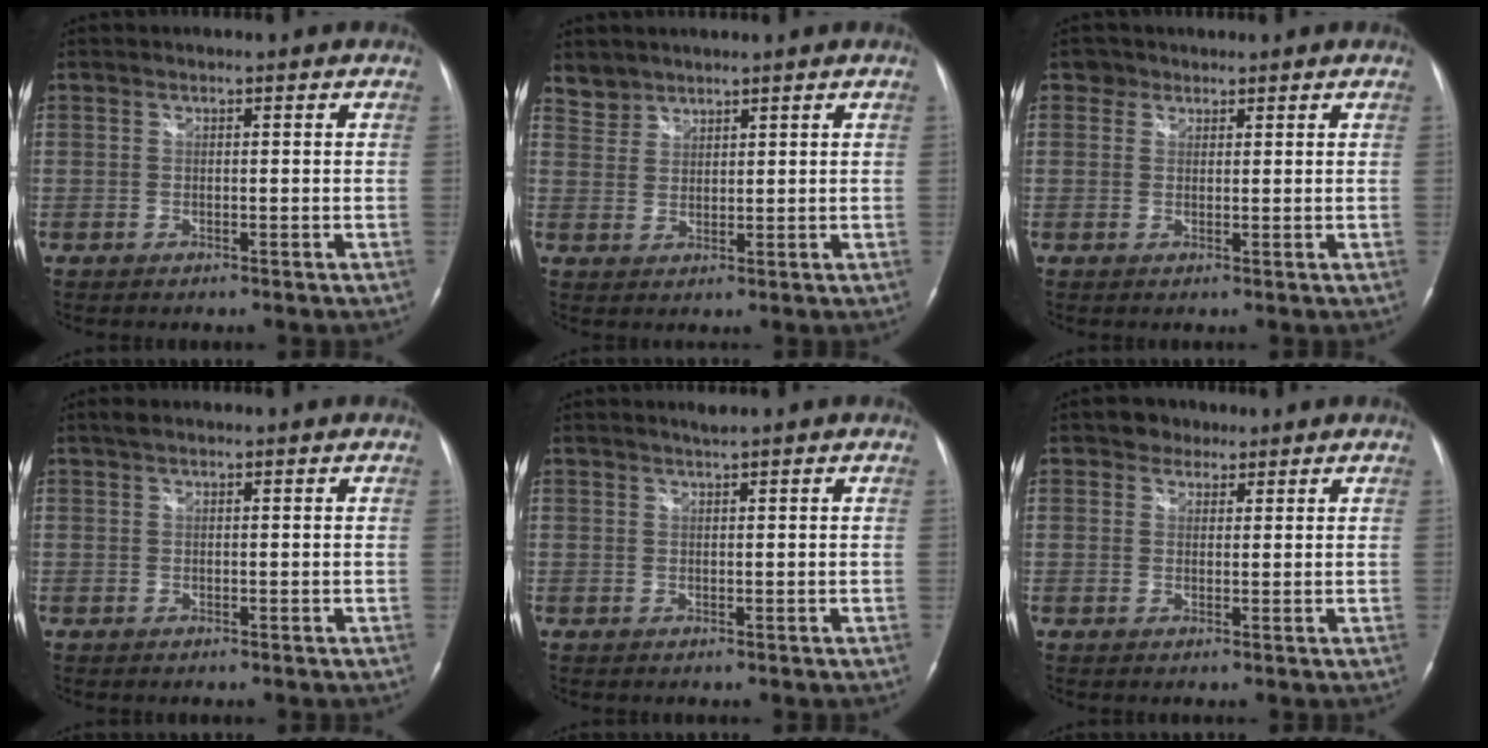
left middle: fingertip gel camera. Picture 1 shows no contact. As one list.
[{"total": 2.9, "force": [2.6, 1.3, -0.6], "torque": [0.015, 0.010, 0.051]}, {"total": 1.9, "force": [1.3, 1.4, -0.1], "torque": [0.007, 0.005, 0.015]}, {"total": 0.9, "force": [0.7, 0.3, 0.5], "torque": [-0.013, 0.015, 0.013]}, {"total": 0.9, "force": [0.8, -0.3, 0.3], "torque": [-0.011, -0.001, 0.018]}, {"total": 2.8, "force": [1.9, 1.9, 0.5], "torque": [-0.010, 0.009, 0.028]}]